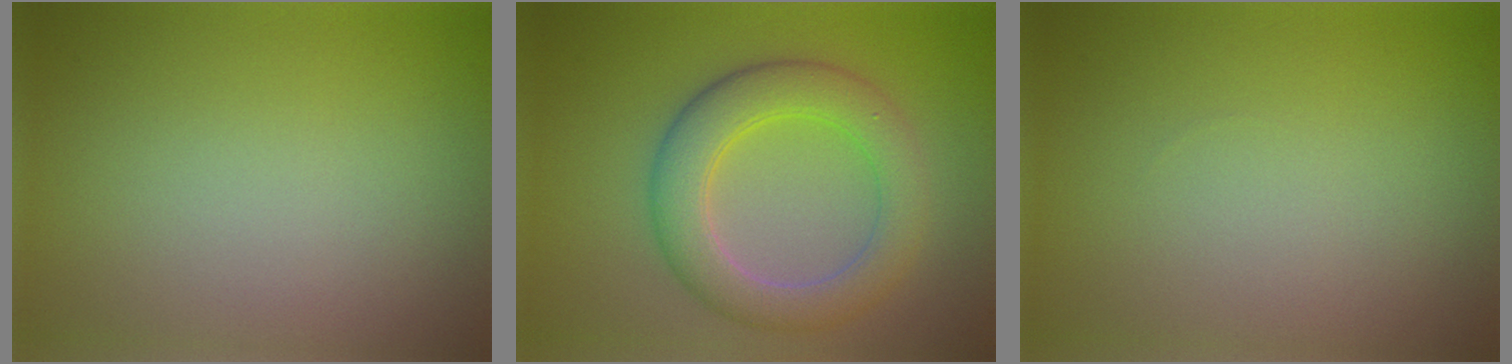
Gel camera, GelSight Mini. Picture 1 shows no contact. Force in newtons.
{"total": 5.7, "press": 5.7, "slide": 0.1}
{"total": 0.0}